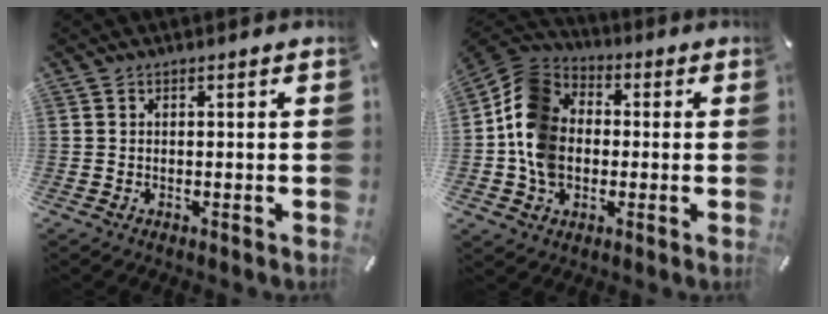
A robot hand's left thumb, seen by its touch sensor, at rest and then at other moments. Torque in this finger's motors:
{"motor_torque": [1.64, 1.75, 1.06, -0.78, 0.52]}